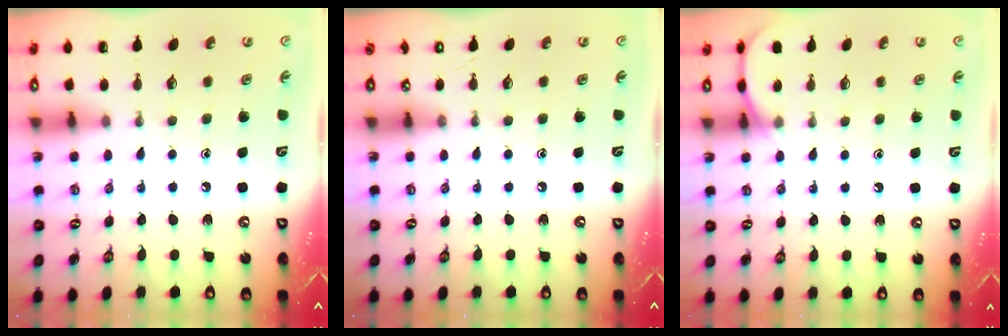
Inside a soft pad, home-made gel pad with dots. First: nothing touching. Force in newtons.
{"total": 0.0}
{"total": 5.7, "press": 5.7, "slide": 0.6}